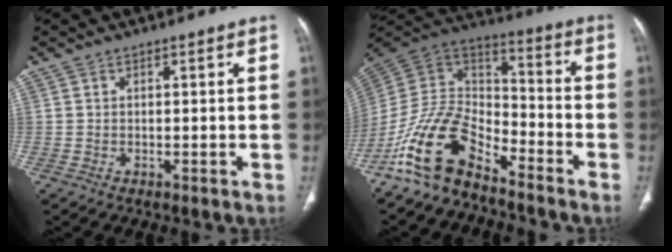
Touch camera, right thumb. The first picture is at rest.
{"total": 14.8, "force": [-10.5, 7.0, 7.8], "torque": [-0.129, 0.091, -0.210]}